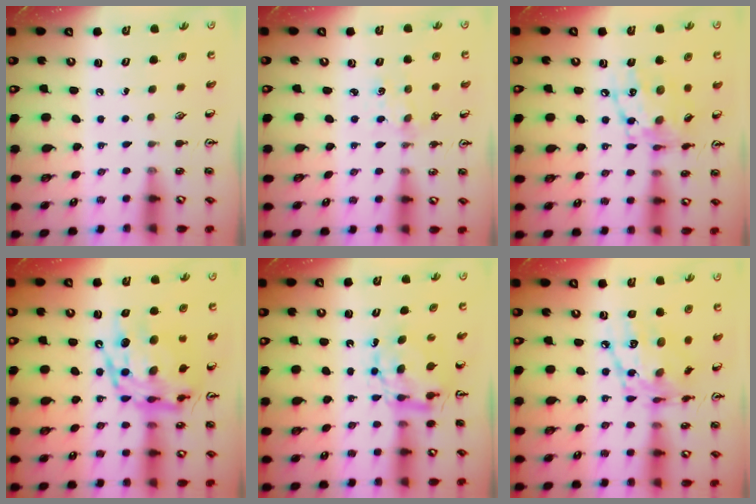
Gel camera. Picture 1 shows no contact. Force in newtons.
{"total": 2.2, "press": 2.2, "slide": 0.2}
{"total": 14.8, "press": 14.8, "slide": 0.9}
{"total": 17.9, "press": 17.8, "slide": 1.7}
{"total": 6.8, "press": 6.8, "slide": 0.2}
{"total": 14.9, "press": 14.9, "slide": 0.9}